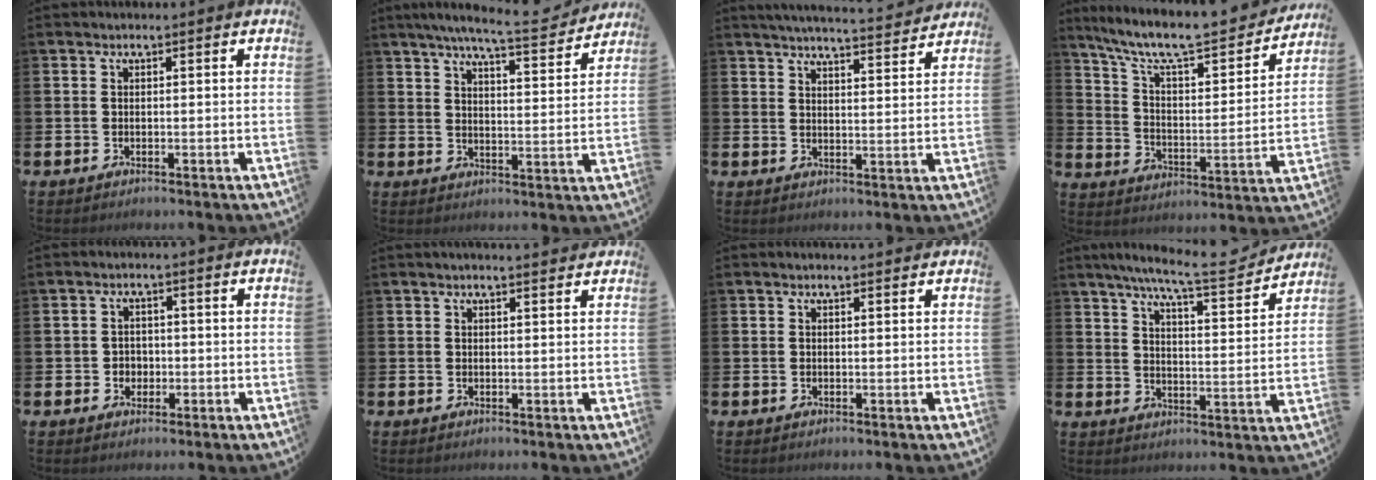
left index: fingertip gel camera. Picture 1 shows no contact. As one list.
[{"total": 7.6, "force": [6.9, 0.3, 3.2], "torque": [-0.063, -0.041, 0.114]}, {"total": 5.0, "force": [4.9, -0.2, 0.9], "torque": [-0.027, -0.032, 0.086]}, {"total": 9.7, "force": [8.4, 2.0, 4.4], "torque": [-0.116, -0.058, 0.138]}, {"total": 2.0, "force": [-0.2, 2.0, 0.4], "torque": [-0.006, 0.006, -0.011]}, {"total": 1.5, "force": [1.5, 0.0, 0.3], "torque": [0.002, -0.007, 0.024]}, {"total": 0.8, "force": [0.7, 0.0, 0.2], "torque": [0.005, -0.003, 0.011]}, {"total": 8.6, "force": [7.7, 0.4, 3.7], "torque": [-0.077, -0.052, 0.129]}]